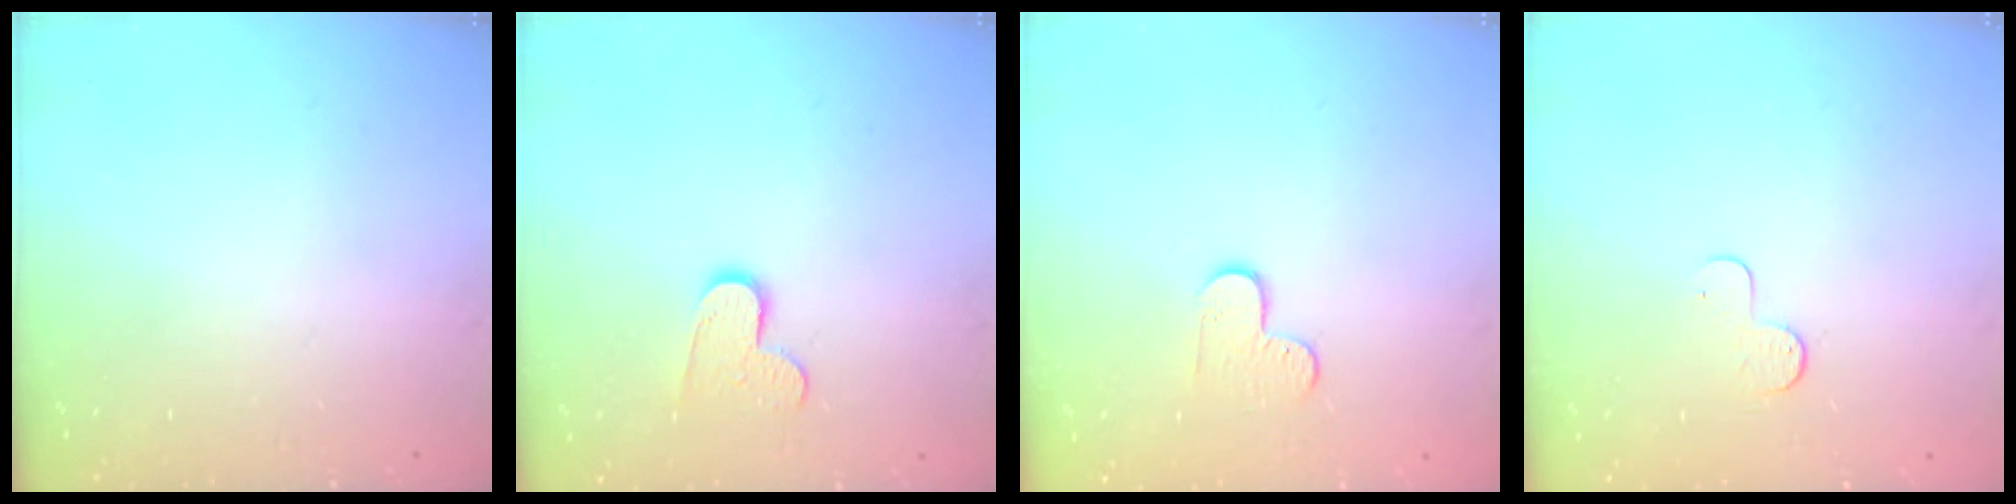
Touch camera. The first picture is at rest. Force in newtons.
{"total": 8.0, "press": 8.0, "slide": 0.6}
{"total": 4.5, "press": 4.5, "slide": 0.4}
{"total": 5.0, "press": 5.0, "slide": 0.4}